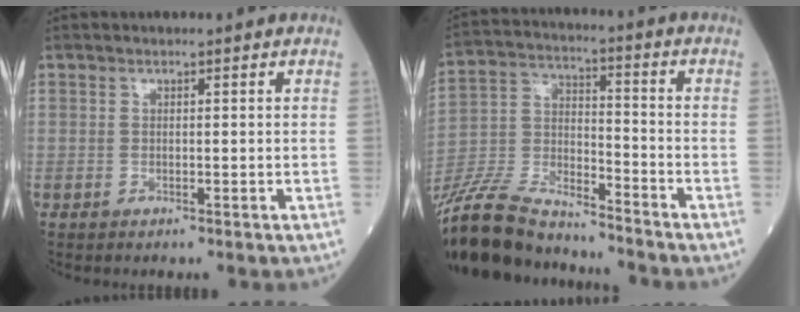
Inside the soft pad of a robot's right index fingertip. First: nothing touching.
{"total": 17.5, "force": [-16.2, 3.2, 5.8], "torque": [-0.130, 0.006, -0.294]}